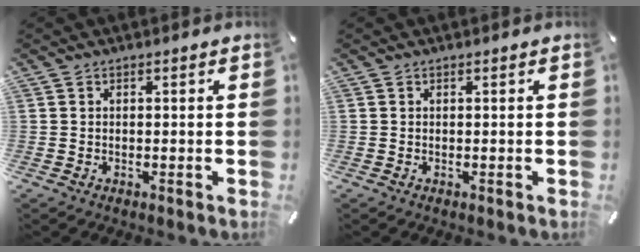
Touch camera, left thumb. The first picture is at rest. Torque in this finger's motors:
{"motor_torque": [-0.01, 0.01, 0.00, 0.00, 0.00]}